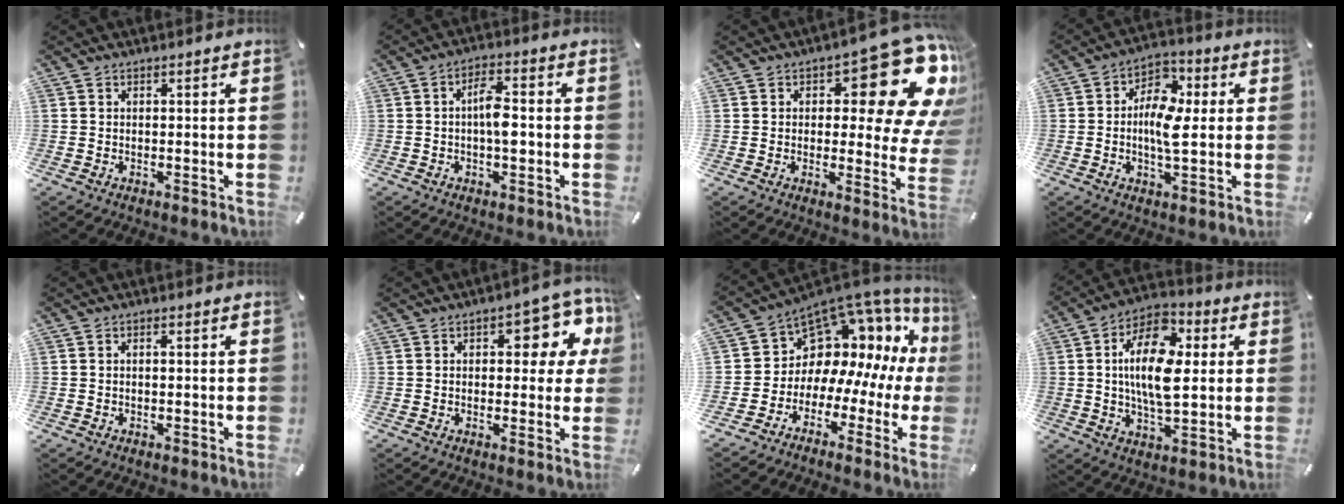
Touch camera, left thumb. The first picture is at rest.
{"total": 6.3, "force": [-0.8, 2.9, 5.6], "torque": [-0.089, 0.006, -0.018]}
{"total": 19.6, "force": [9.6, 8.2, 15.0], "torque": [-0.181, -0.072, 0.153]}
{"total": 9.5, "force": [-0.4, 5.3, 7.9], "torque": [-0.148, 0.003, -0.010]}
{"total": 0.8, "force": [-0.2, 0.4, 0.6], "torque": [-0.012, 0.002, -0.004]}
{"total": 11.7, "force": [3.9, 5.7, 9.4], "torque": [-0.107, -0.019, 0.060]}
{"total": 11.8, "force": [5.5, 8.7, 5.7], "torque": [-0.101, -0.076, 0.100]}
{"total": 15.9, "force": [2.6, 8.6, 13.1], "torque": [-0.242, -0.001, 0.039]}